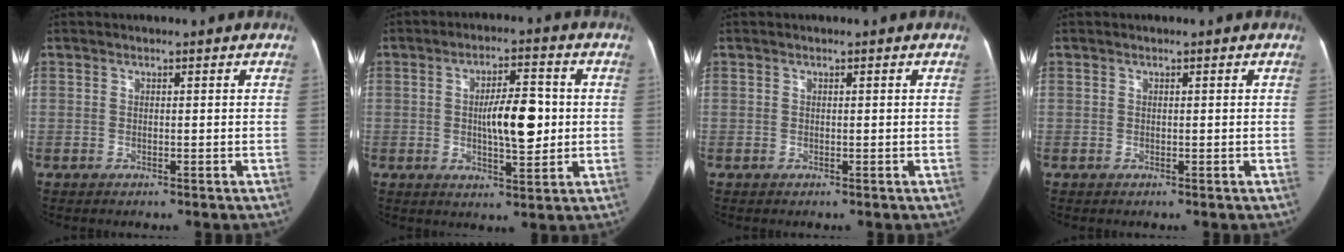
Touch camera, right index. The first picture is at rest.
{"total": 9.4, "force": [0.1, 3.0, 8.9], "torque": [-0.147, 0.014, 0.005]}
{"total": 0.0}
{"total": 0.0}